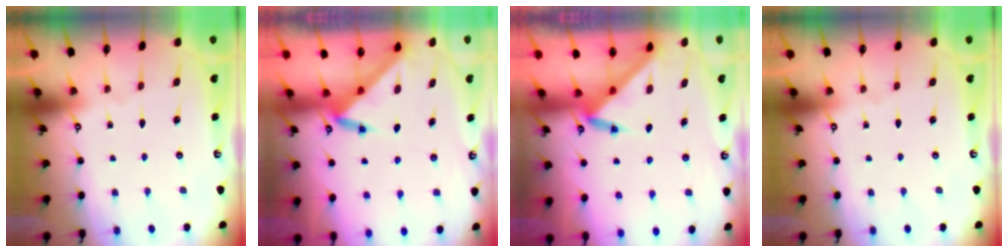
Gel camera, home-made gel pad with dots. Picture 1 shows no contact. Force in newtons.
{"total": 3.4, "press": 3.4, "slide": 0.1}
{"total": 3.3, "press": 3.3, "slide": 0.2}
{"total": 0.0}